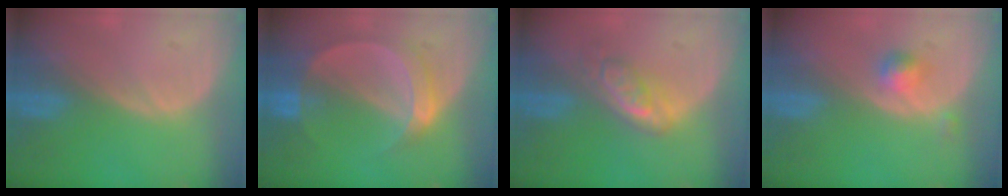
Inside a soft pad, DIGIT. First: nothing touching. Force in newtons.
{"total": 5.7, "press": 5.2, "slide": 2.4}
{"total": 5.0, "press": 4.6, "slide": 2.0}
{"total": 2.4, "press": 2.1, "slide": 1.1}